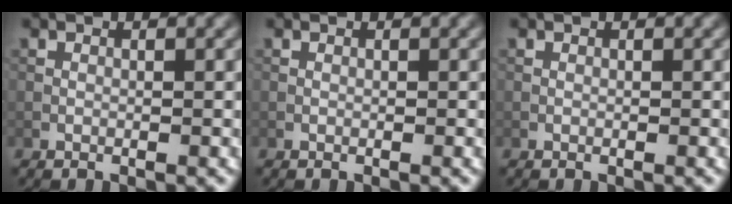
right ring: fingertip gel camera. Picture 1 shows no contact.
{"total": 0.0}
{"total": 0.0}